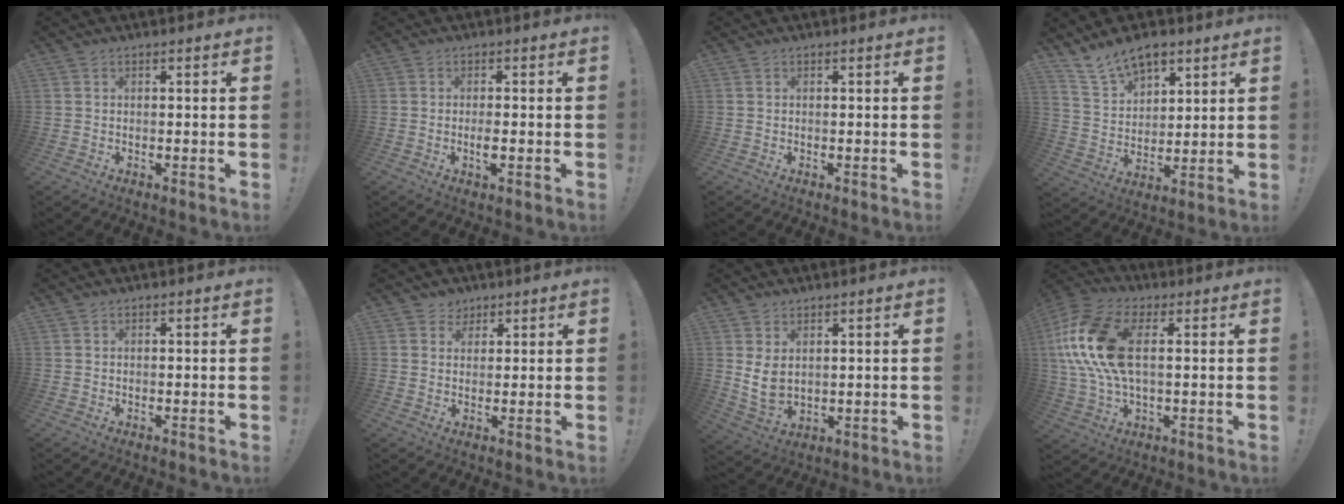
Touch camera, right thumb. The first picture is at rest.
{"total": 2.6, "force": [-0.9, 0.5, 2.3], "torque": [-0.040, -0.007, -0.020]}
{"total": 0.0}
{"total": 11.5, "force": [8.4, 6.4, 4.7], "torque": [-0.082, -0.048, 0.162]}
{"total": 0.0}
{"total": 3.5, "force": [2.1, 2.8, 0.3], "torque": [-0.002, -0.010, 0.039]}
{"total": 6.5, "force": [2.2, 4.0, 4.7], "torque": [-0.078, -0.019, 0.043]}
{"total": 18.6, "force": [3.0, 10.1, 15.4], "torque": [-0.303, -0.003, 0.054]}